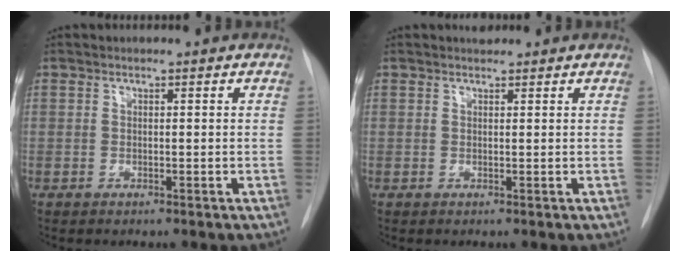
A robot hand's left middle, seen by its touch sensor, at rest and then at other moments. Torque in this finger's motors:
{"motor_torque": [0.20, -0.20, -0.01, 0.00]}